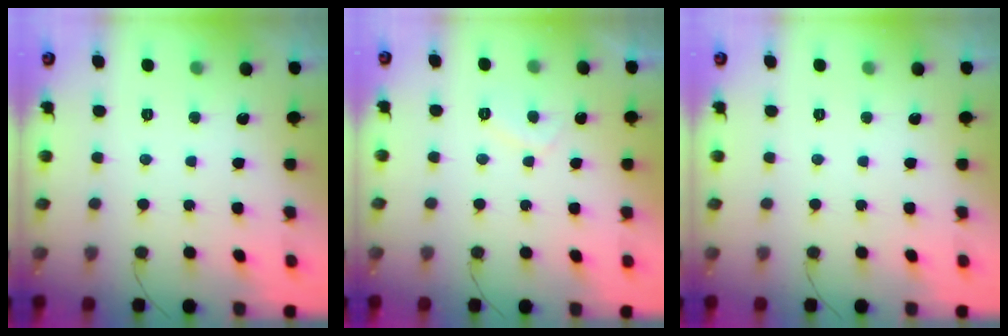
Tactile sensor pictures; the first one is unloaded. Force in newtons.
{"total": 2.7, "press": 2.6, "slide": 0.8}
{"total": 0.0}